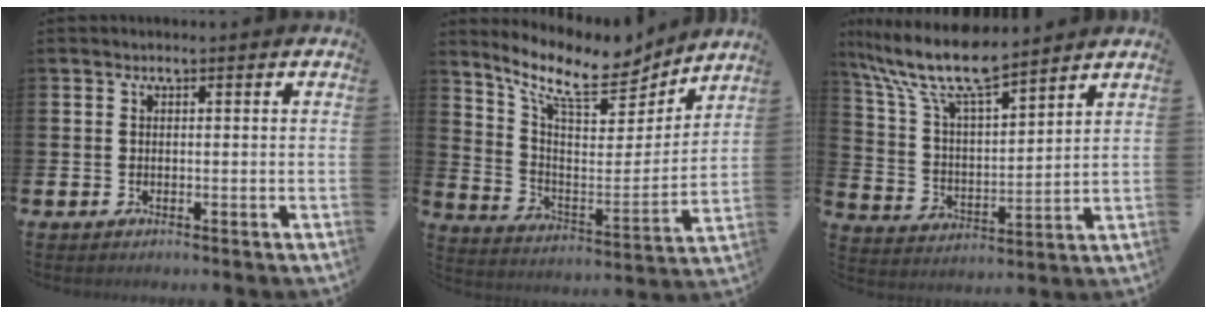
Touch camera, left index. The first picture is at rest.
{"total": 10.8, "force": [9.1, 3.4, 4.7], "torque": [-0.124, -0.062, 0.155]}
{"total": 10.9, "force": [9.5, 2.2, 5.0], "torque": [-0.141, -0.045, 0.167]}